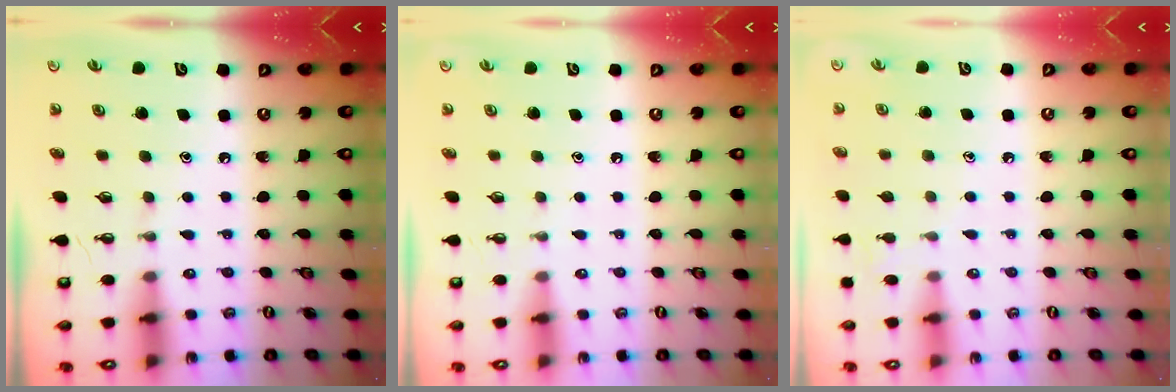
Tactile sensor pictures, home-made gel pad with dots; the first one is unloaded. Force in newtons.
{"total": 0.0}
{"total": 4.9, "press": 4.8, "slide": 0.4}